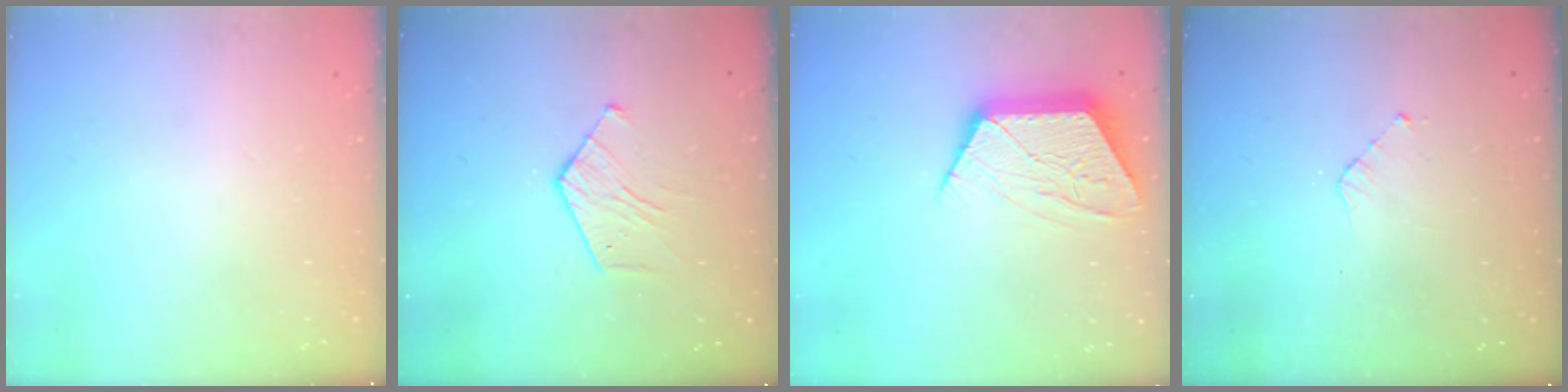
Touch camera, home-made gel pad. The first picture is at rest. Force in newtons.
{"total": 6.5, "press": 6.5, "slide": 0.3}
{"total": 11.7, "press": 11.7, "slide": 0.5}
{"total": 2.8, "press": 2.8, "slide": 0.2}